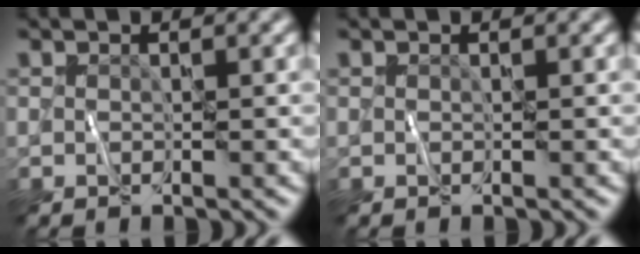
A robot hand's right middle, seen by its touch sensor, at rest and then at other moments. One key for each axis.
{"total": 0.0}